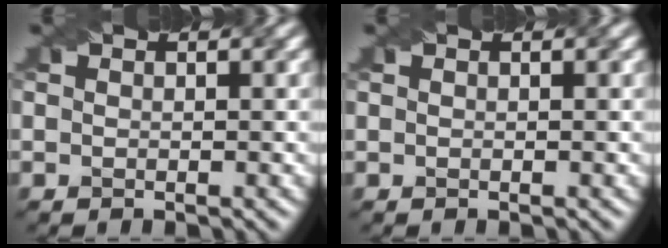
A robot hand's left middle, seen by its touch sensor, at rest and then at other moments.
{"total": 0.0}